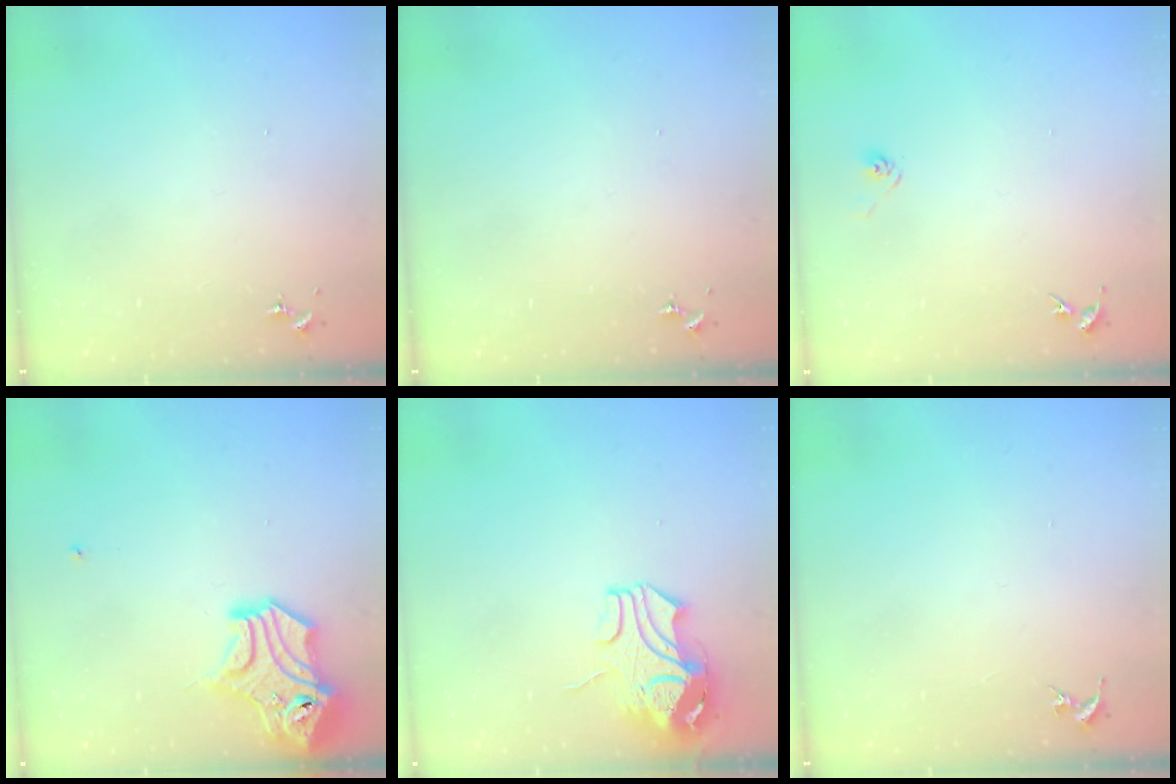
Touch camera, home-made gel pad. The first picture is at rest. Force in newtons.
{"total": 0.0}
{"total": 2.9, "press": 2.6, "slide": 1.4}
{"total": 14.1, "press": 14.0, "slide": 1.9}
{"total": 10.5, "press": 10.4, "slide": 1.1}
{"total": 0.0}